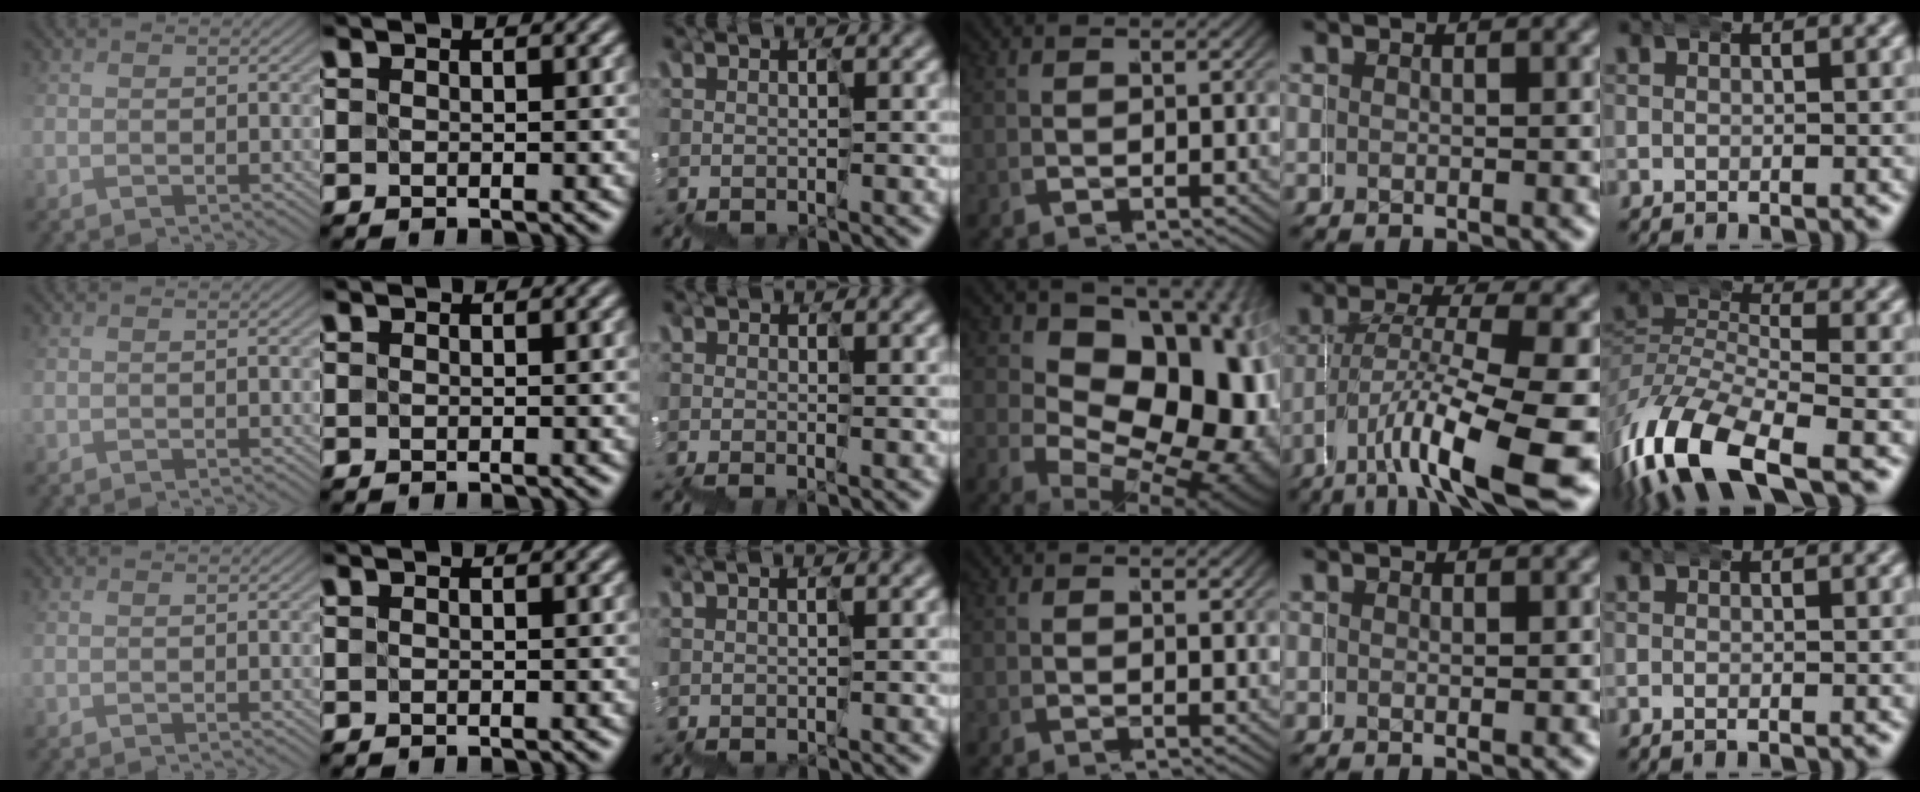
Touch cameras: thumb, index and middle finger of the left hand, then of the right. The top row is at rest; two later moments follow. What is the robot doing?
{"motion": "wrap", "object": "duck tape"}